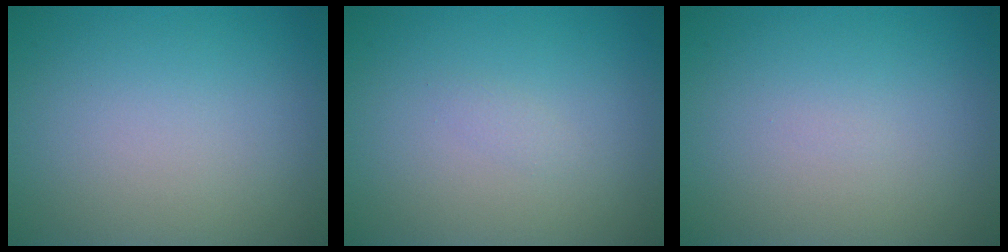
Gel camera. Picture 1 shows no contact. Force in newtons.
{"total": 0.6, "press": 0.6, "slide": 0.0}
{"total": 0.0}